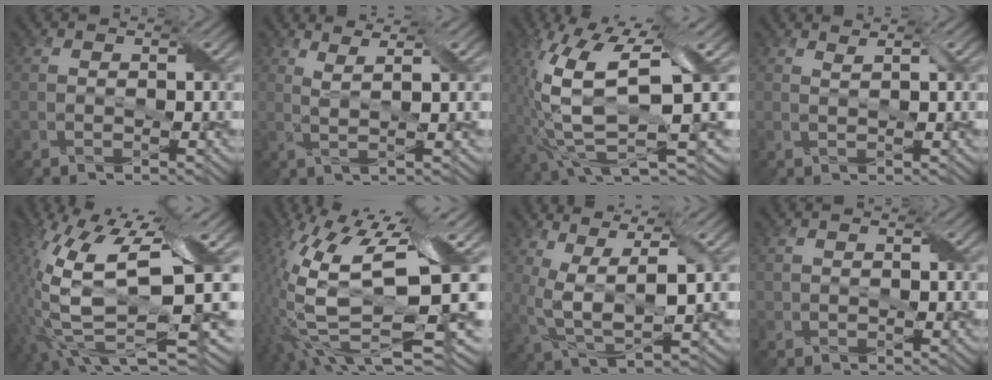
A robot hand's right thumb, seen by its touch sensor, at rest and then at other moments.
{"total": 3.6, "force": [2.1, 0.3, 2.9], "torque": [-0.055, 0.002, 0.036]}
{"total": 12.9, "force": [-1.2, 3.1, 12.5], "torque": [-0.262, -0.008, -0.005]}
{"total": 1.0, "force": [0.8, -0.1, 0.5], "torque": [-0.017, 0.004, 0.014]}
{"total": 15.2, "force": [0.0, 4.3, 14.6], "torque": [-0.332, -0.005, 0.018]}
{"total": 15.5, "force": [2.2, 4.2, 14.7], "torque": [-0.325, -0.008, 0.057]}
{"total": 8.3, "force": [1.9, 2.8, 7.6], "torque": [-0.167, 0.006, 0.037]}
{"total": 0.6, "force": [0.1, 0.6, 0.0], "torque": [-0.006, -0.001, 0.001]}